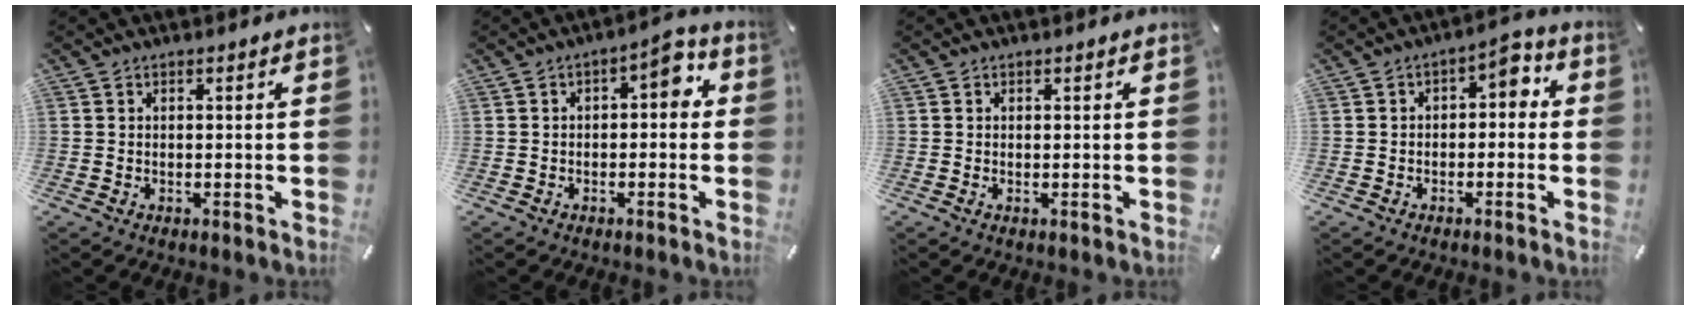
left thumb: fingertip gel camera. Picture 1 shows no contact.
{"total": 5.8, "force": [0.4, 3.1, 4.9], "torque": [-0.064, 0.004, -0.004]}
{"total": 0.0}
{"total": 4.3, "force": [-0.5, 2.8, 3.2], "torque": [-0.049, 0.010, -0.020]}